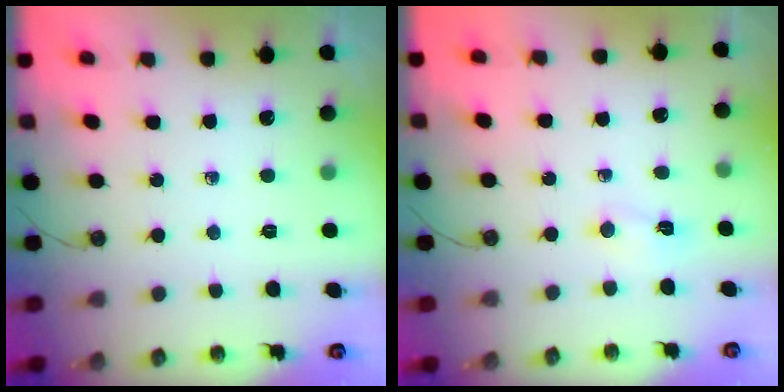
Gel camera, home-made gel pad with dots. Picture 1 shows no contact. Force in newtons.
{"total": 2.8, "press": 2.7, "slide": 0.7}